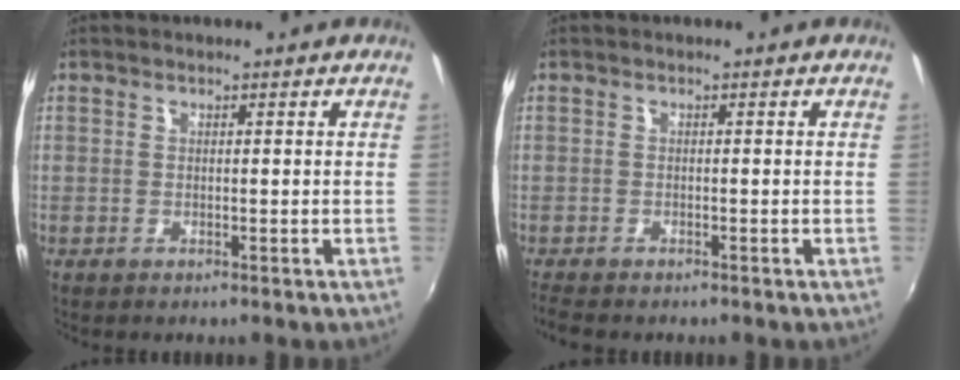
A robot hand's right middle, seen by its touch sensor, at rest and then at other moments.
{"total": 3.3, "force": [-2.9, 0.7, 1.4], "torque": [-0.036, -0.018, -0.052]}